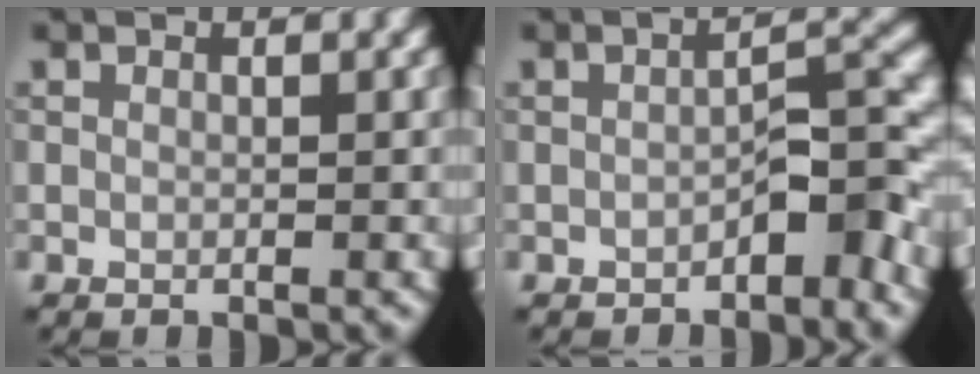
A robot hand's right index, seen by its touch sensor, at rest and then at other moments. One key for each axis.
{"total": 3.1, "fx": -1.6, "fy": 0.9, "fz": 2.5, "tx": -0.033, "ty": 0.018, "tz": -0.025}